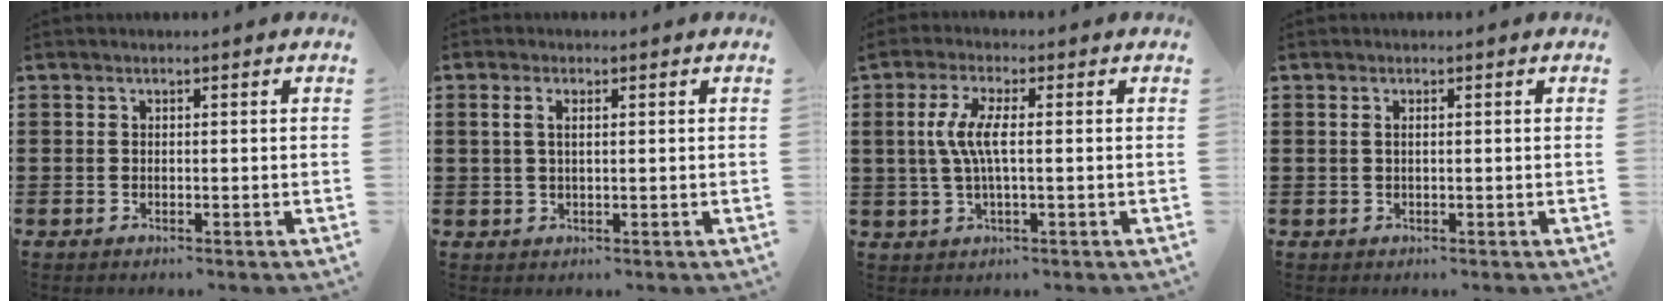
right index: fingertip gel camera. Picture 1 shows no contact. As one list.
[{"total": 2.0, "force": [0.6, 0.8, 1.7], "torque": [-0.036, 0.006, 0.008]}, {"total": 5.7, "force": [0.1, 1.2, 5.5], "torque": [-0.123, -0.006, -0.009]}, {"total": 0.8, "force": [0.2, 0.2, 0.7], "torque": [-0.015, 0.000, 0.003]}]